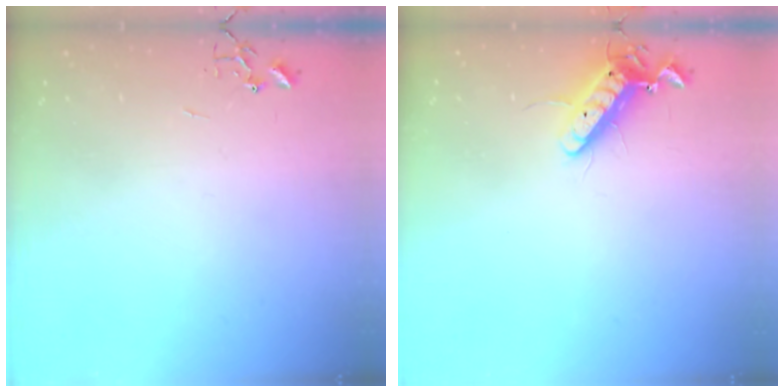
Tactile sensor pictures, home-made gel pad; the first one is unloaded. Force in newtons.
{"total": 11.6, "press": 11.4, "slide": 2.2}